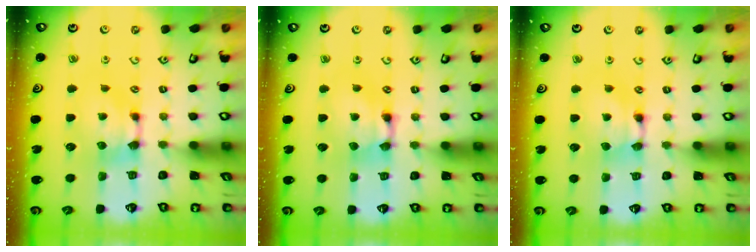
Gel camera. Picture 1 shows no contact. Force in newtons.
{"total": 2.2, "press": 2.2, "slide": 0.1}
{"total": 1.8, "press": 1.8, "slide": 0.1}